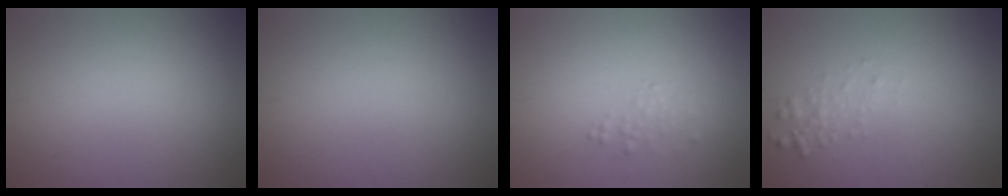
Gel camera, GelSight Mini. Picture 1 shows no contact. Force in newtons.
{"total": 0.0}
{"total": 0.9, "press": 0.9, "slide": 0.0}
{"total": 1.3, "press": 1.3, "slide": 0.0}